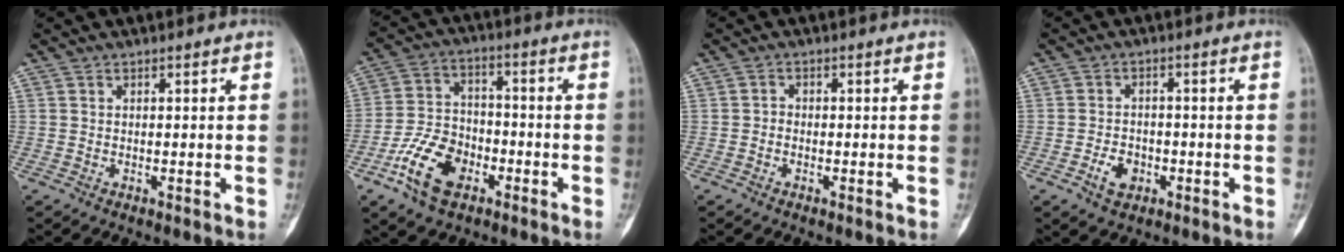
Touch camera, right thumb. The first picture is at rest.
{"total": 12.0, "force": [-5.8, 7.6, 7.3], "torque": [-0.123, 0.029, -0.113]}
{"total": 1.2, "force": [-0.4, 1.0, 0.5], "torque": [0.000, 0.005, -0.011]}
{"total": 4.5, "force": [-2.0, 3.2, 2.5], "torque": [-0.033, 0.012, -0.033]}